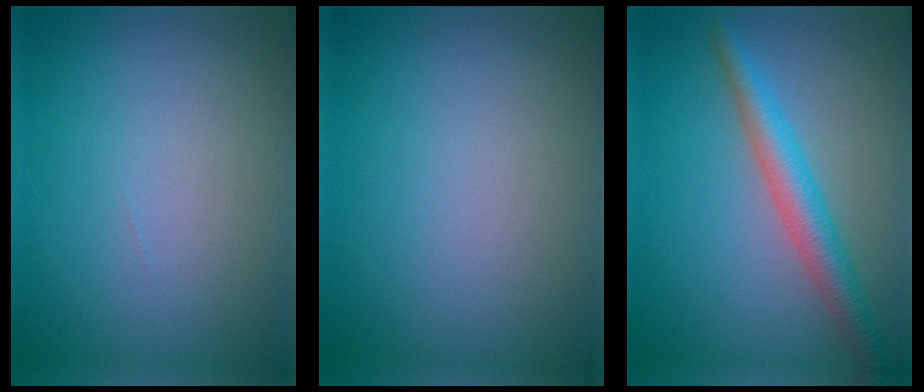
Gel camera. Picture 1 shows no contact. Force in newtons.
{"total": 0.0}
{"total": 3.8, "press": 3.8, "slide": 0.1}